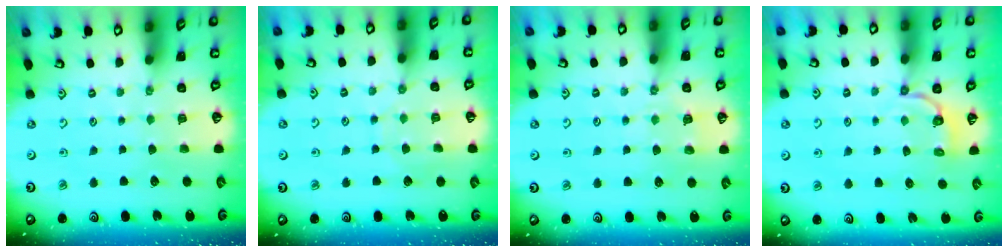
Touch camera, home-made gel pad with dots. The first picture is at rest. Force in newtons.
{"total": 7.2, "press": 7.2, "slide": 0.5}
{"total": 5.8, "press": 5.8, "slide": 0.1}
{"total": 3.5, "press": 2.1, "slide": 2.9}